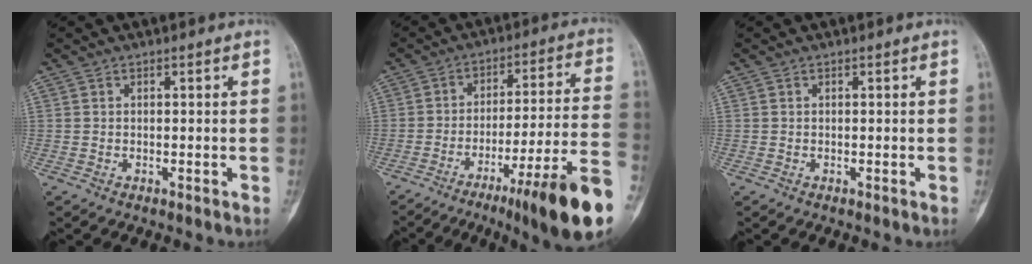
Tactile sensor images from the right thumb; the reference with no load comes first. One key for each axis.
{"total": 20.6, "fx": -11.3, "fy": 1.3, "fz": 17.1, "tx": -0.203, "ty": 0.050, "tz": -0.171}
{"total": 0.0}